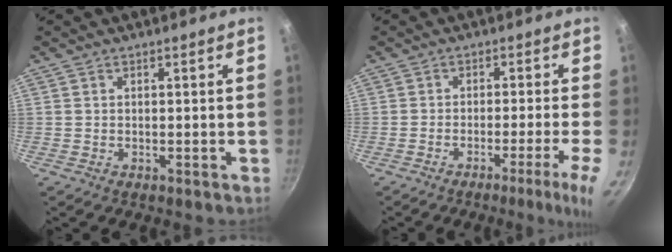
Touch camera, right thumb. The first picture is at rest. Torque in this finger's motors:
{"motor_torque": [0.56, 0.34, 0.42, -0.77, 0.05]}